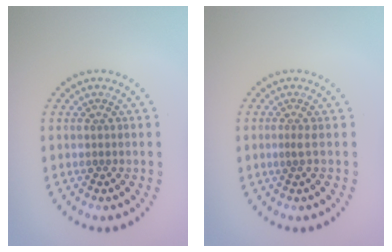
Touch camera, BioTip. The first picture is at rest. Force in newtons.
{"total": 0.5, "press": 0.2, "slide": 0.5}